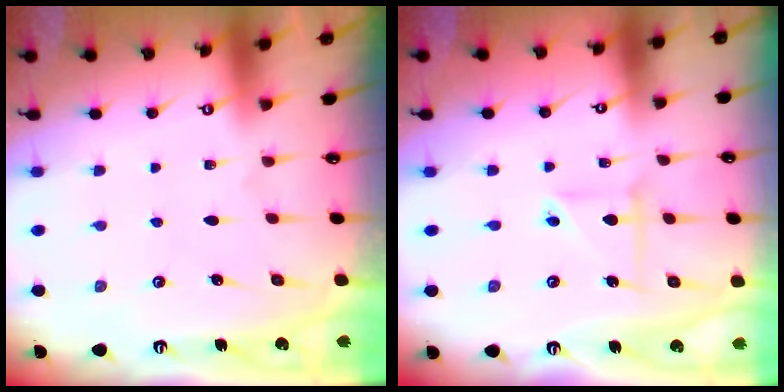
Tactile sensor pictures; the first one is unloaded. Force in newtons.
{"total": 4.5, "press": 4.4, "slide": 0.7}